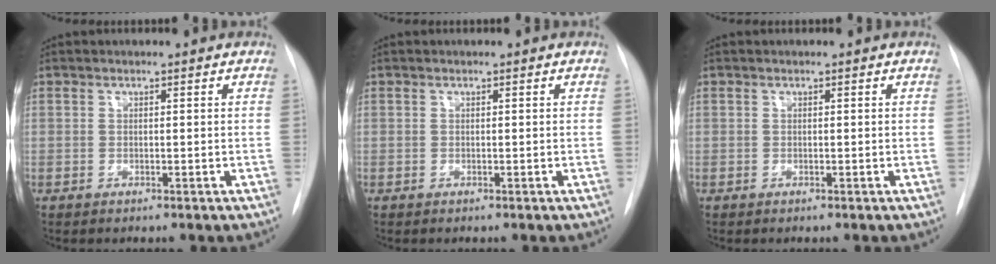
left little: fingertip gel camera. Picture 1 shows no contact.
{"total": 0.0}
{"total": 0.0}